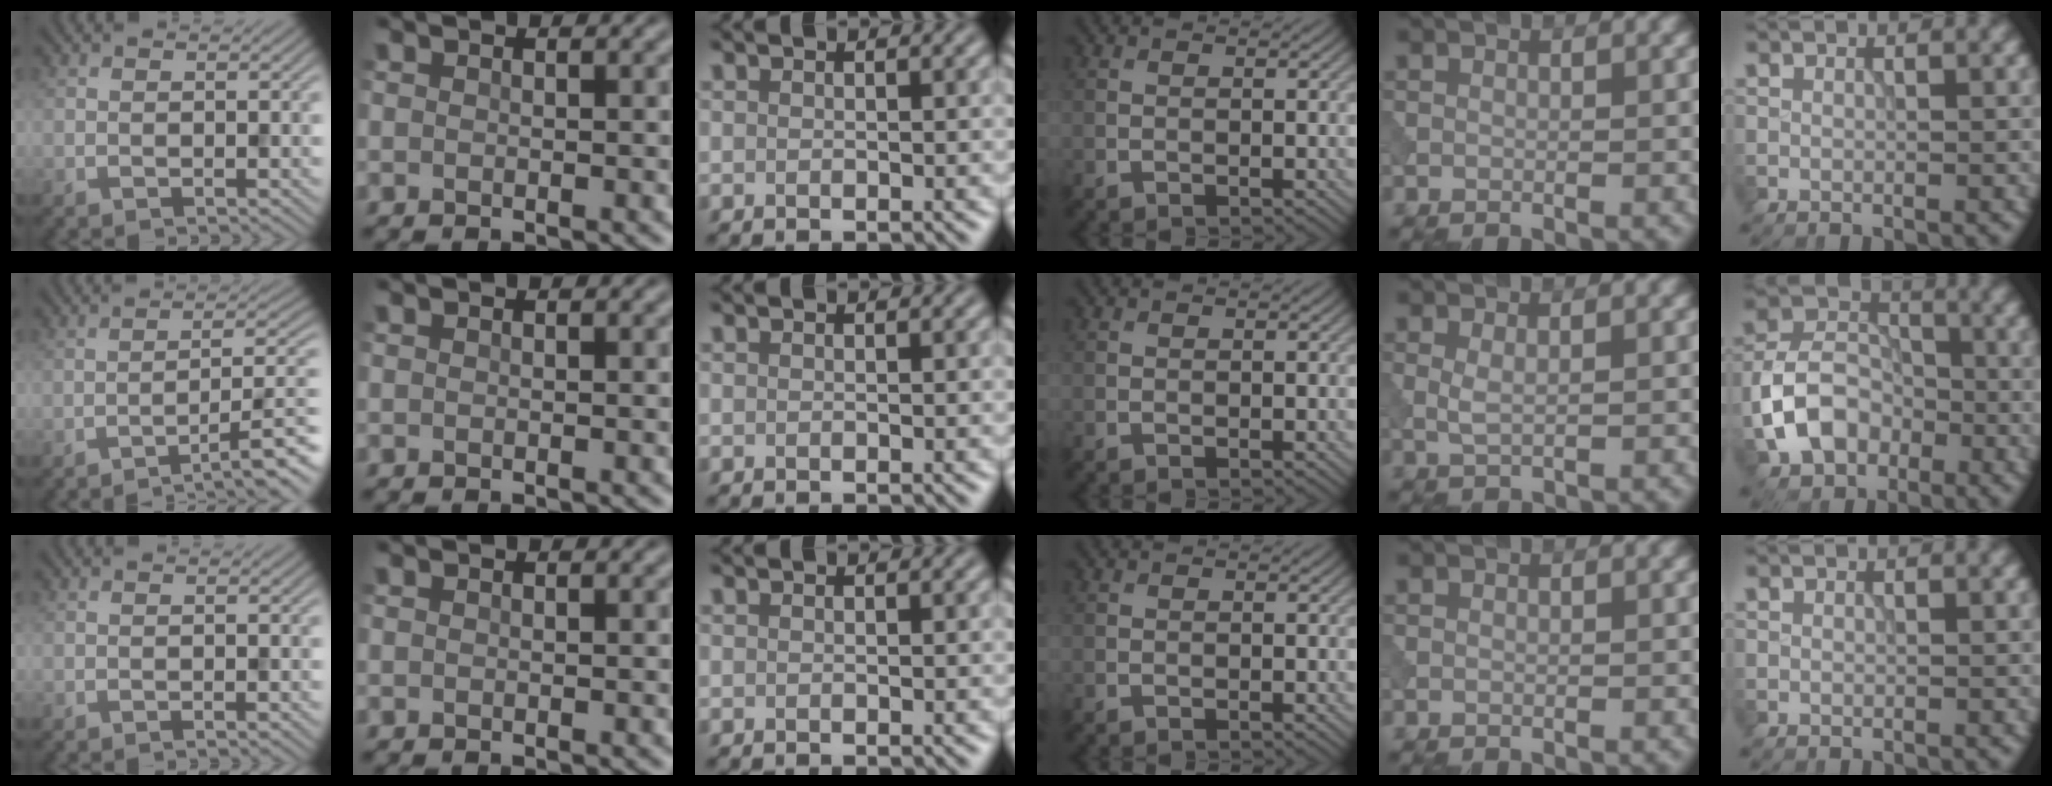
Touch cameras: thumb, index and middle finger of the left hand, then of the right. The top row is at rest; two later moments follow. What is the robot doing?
{"motion": "dispense", "object": "syringe"}